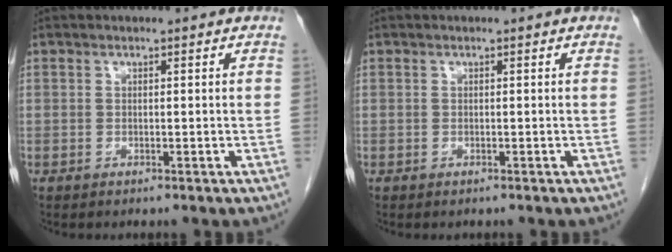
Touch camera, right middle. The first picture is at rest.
{"total": 0.0}